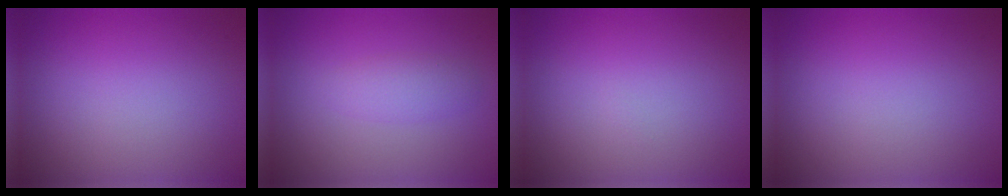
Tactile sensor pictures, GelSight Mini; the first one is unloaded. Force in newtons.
{"total": 1.6, "press": 1.6, "slide": 0.1}
{"total": 0.0}
{"total": 0.0}